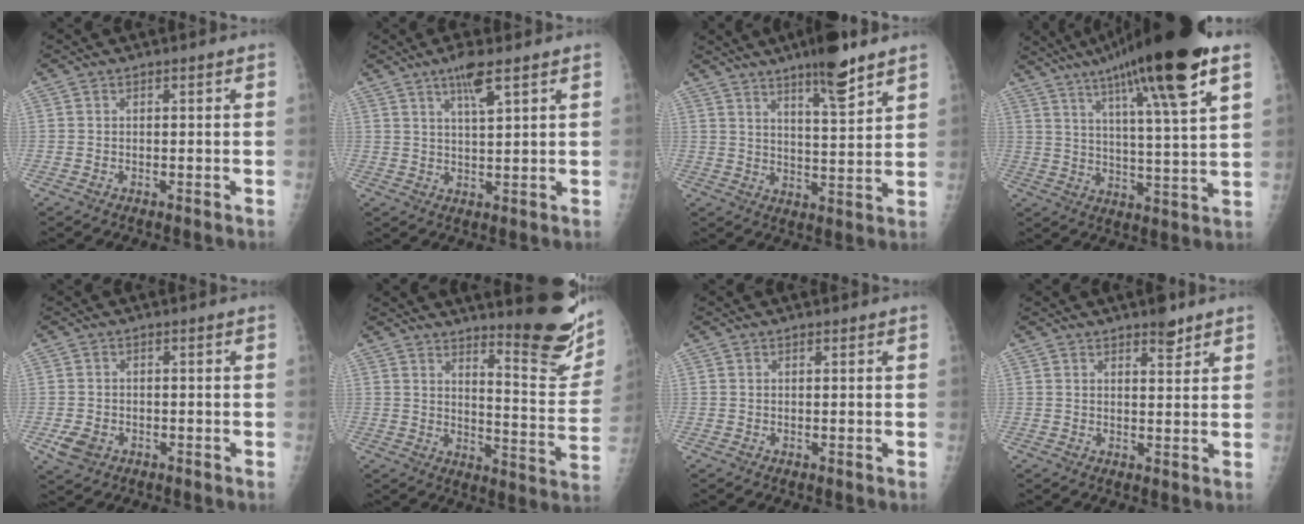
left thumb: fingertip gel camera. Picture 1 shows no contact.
{"total": 5.3, "force": [3.2, 0.7, 4.2], "torque": [-0.075, -0.015, 0.058]}
{"total": 10.1, "force": [7.1, 1.5, 7.0], "torque": [-0.098, -0.044, 0.112]}
{"total": 21.4, "force": [12.4, 2.1, 17.4], "torque": [-0.270, -0.025, 0.194]}
{"total": 3.7, "force": [-1.4, 2.8, 2.0], "torque": [-0.037, 0.000, -0.018]}
{"total": 16.6, "force": [11.9, 3.0, 11.1], "torque": [-0.119, -0.107, 0.166]}
{"total": 0.0}
{"total": 3.4, "force": [2.6, 1.2, 1.9], "torque": [-0.013, -0.016, 0.035]}